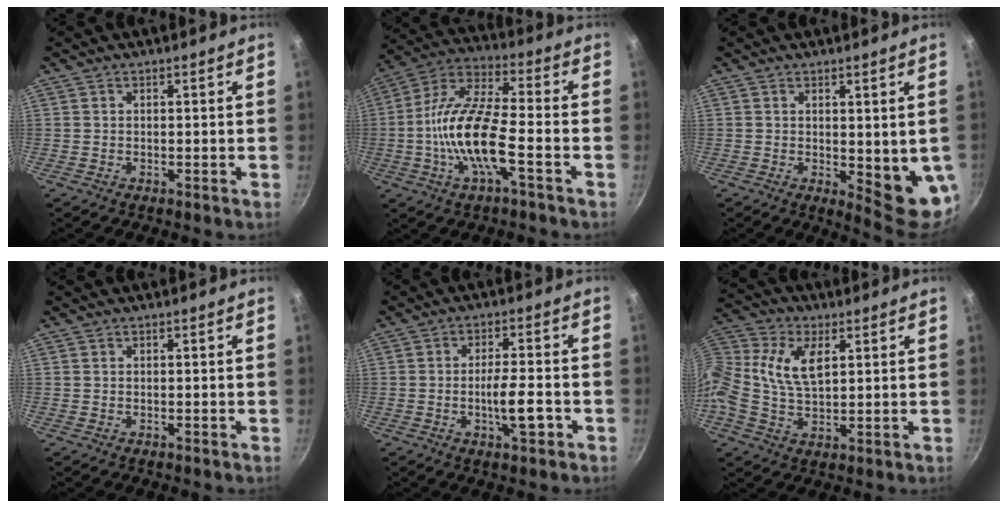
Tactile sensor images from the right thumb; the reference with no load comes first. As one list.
[{"total": 15.3, "force": [-4.1, 5.0, 13.9], "torque": [-0.268, 0.038, -0.093]}, {"total": 8.5, "force": [0.3, 3.0, 8.0], "torque": [-0.077, -0.018, 0.012]}, {"total": 0.0}, {"total": 6.8, "force": [-2.3, 1.9, 6.1], "torque": [-0.092, 0.016, -0.040]}, {"total": 12.4, "force": [2.6, 7.3, 9.7], "torque": [-0.203, 0.012, 0.035]}]